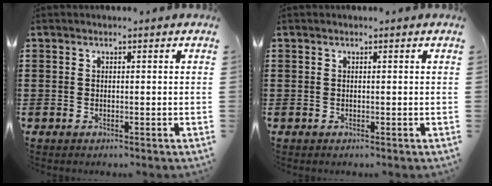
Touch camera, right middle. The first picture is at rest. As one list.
[{"total": 0.0}]